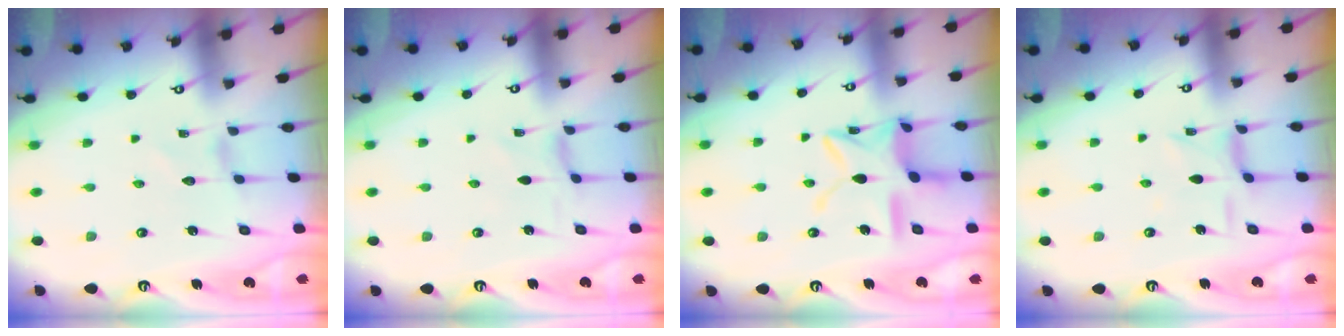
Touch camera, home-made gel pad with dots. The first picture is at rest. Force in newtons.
{"total": 0.0}
{"total": 12.8, "press": 12.7, "slide": 1.0}
{"total": 4.9, "press": 4.9, "slide": 0.3}